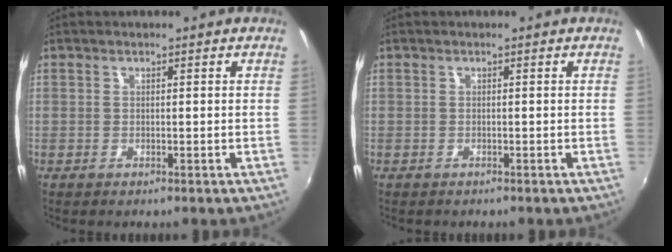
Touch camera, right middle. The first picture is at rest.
{"total": 0.6, "force": [-0.5, 0.2, 0.1], "torque": [-0.003, -0.003, -0.008]}